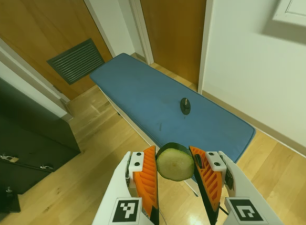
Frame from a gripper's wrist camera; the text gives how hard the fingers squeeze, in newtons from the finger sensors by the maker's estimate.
{"total": 8.9, "left": 8.1, "right": 9.6}